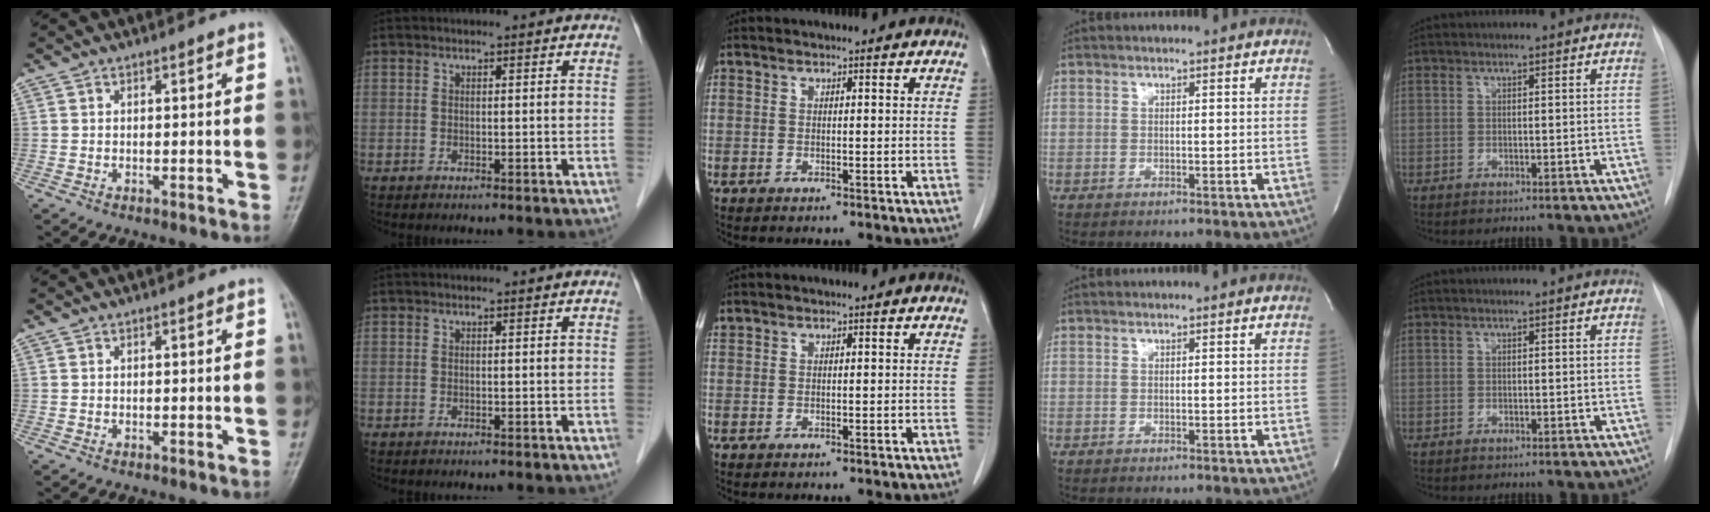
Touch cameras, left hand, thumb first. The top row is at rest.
{"middle": {"total": 0.5, "force": [0.4, 0.3, 0.0], "torque": [-0.003, 0.013, 0.010]}}